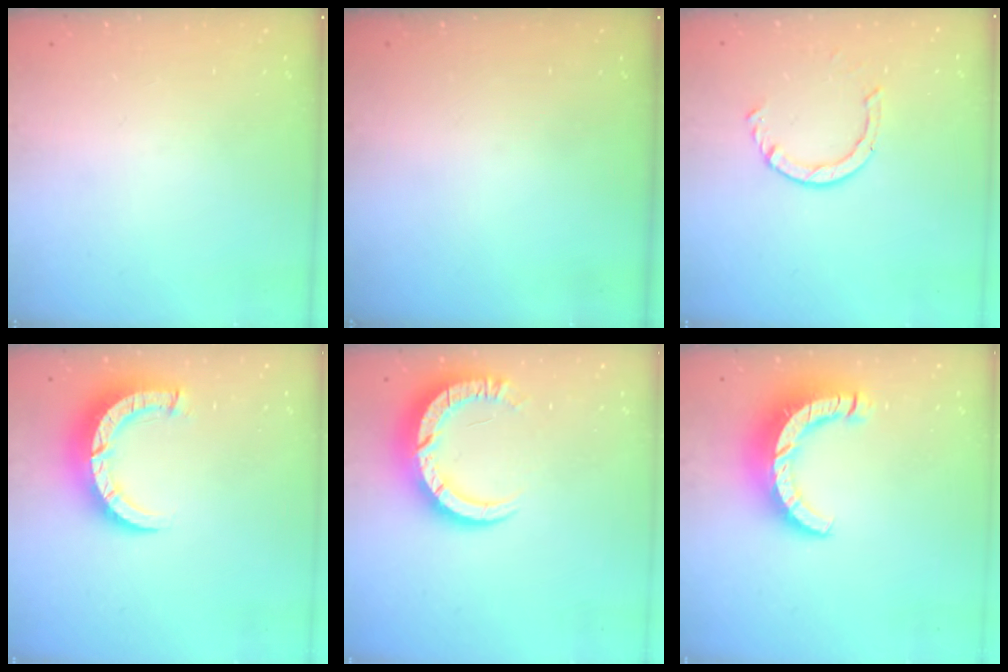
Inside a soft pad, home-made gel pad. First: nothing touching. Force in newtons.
{"total": 0.0}
{"total": 3.2, "press": 3.2, "slide": 0.3}
{"total": 8.7, "press": 8.7, "slide": 1.1}
{"total": 10.0, "press": 10.0, "slide": 1.1}
{"total": 12.2, "press": 12.1, "slide": 1.3}